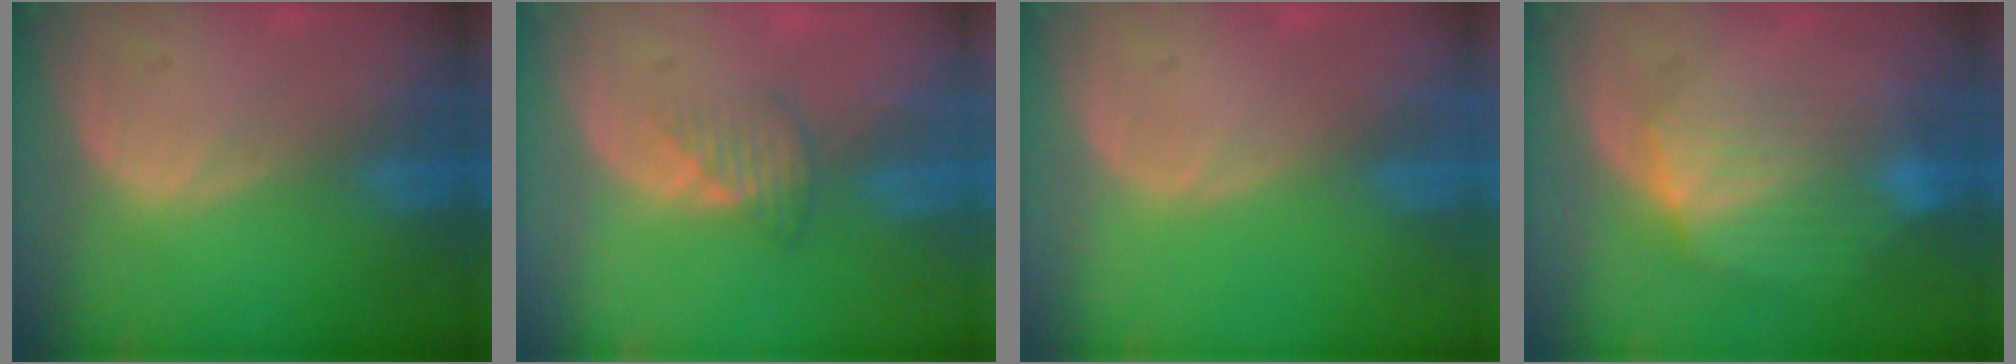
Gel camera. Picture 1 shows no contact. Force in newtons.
{"total": 2.5, "press": 2.5, "slide": 0.2}
{"total": 0.0}
{"total": 7.2, "press": 6.7, "slide": 2.6}